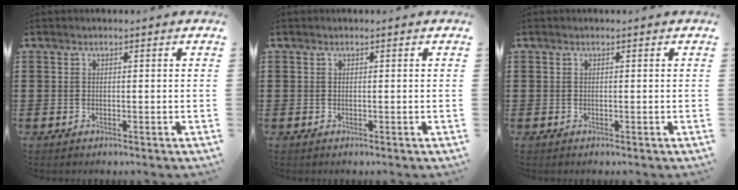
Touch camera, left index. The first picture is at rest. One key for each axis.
{"total": 0.0}
{"total": 0.0}